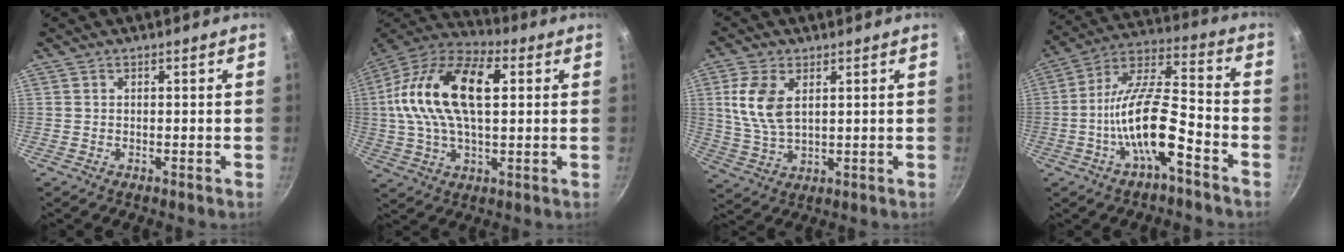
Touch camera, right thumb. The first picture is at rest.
{"total": 21.4, "force": [3.7, 11.4, 17.8], "torque": [-0.331, 0.026, 0.048]}
{"total": 7.1, "force": [1.6, 3.7, 5.9], "torque": [-0.122, -0.001, 0.031]}
{"total": 15.4, "force": [-6.3, 5.0, 13.1], "torque": [-0.234, 0.049, -0.124]}